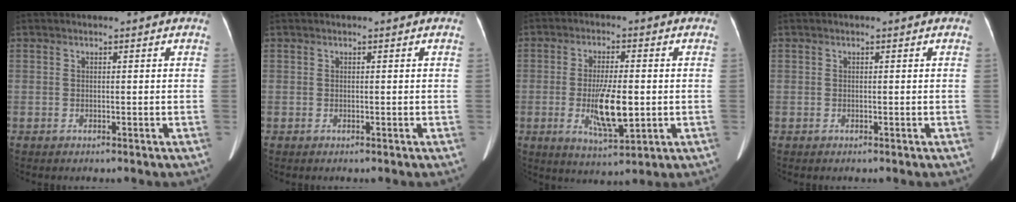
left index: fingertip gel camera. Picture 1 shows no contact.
{"total": 0.0}
{"total": 8.6, "force": [-1.3, 2.0, 8.3], "torque": [-0.155, -0.015, -0.019]}
{"total": 0.0}